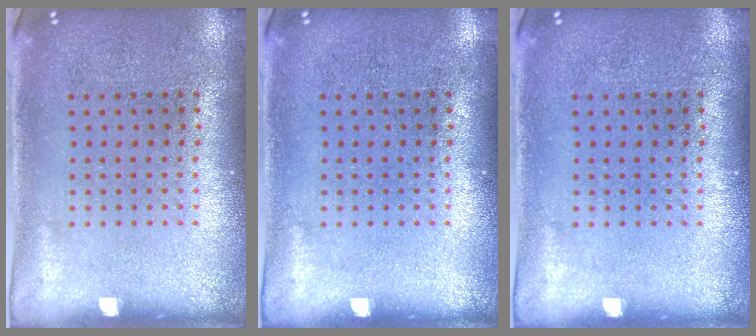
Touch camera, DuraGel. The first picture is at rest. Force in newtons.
{"total": 0.0}
{"total": 0.0}